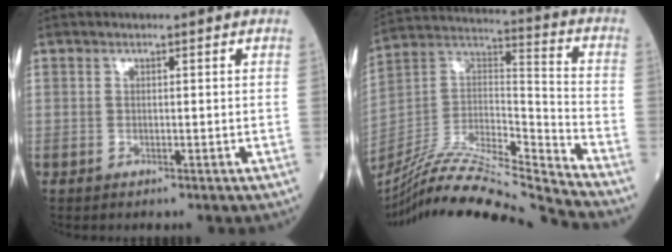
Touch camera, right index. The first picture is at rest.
{"total": 22.9, "force": [-21.2, -1.0, 8.6], "torque": [-0.190, -0.003, -0.372]}